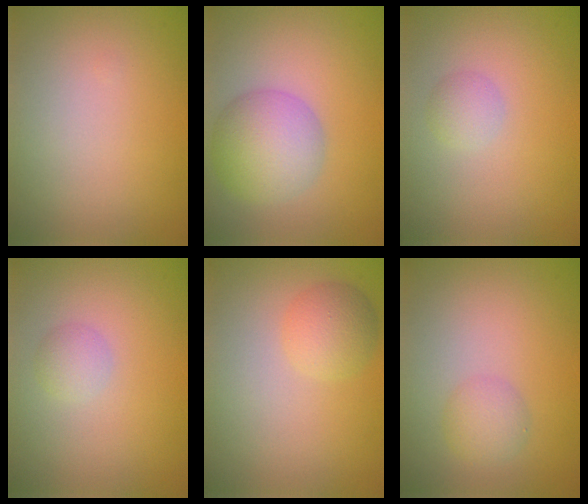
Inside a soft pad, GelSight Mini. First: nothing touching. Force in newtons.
{"total": 5.5, "press": 5.5, "slide": 0.1}
{"total": 1.4, "press": 1.4, "slide": 0.1}
{"total": 1.4, "press": 1.4, "slide": 0.1}
{"total": 2.7, "press": 2.7, "slide": 0.1}
{"total": 2.0, "press": 2.0, "slide": 0.0}